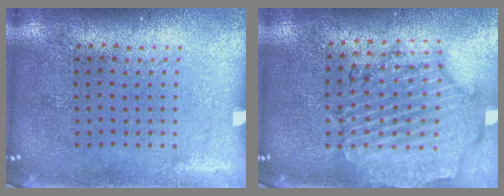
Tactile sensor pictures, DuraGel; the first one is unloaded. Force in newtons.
{"total": 1.5, "press": 1.5, "slide": 0.3}